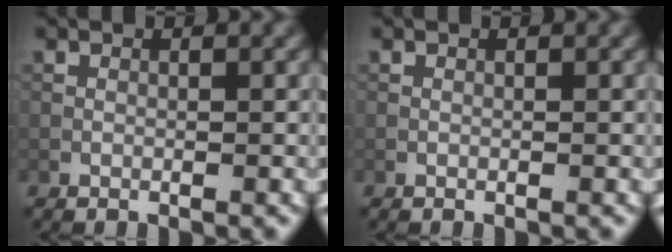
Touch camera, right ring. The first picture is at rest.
{"total": 0.0}